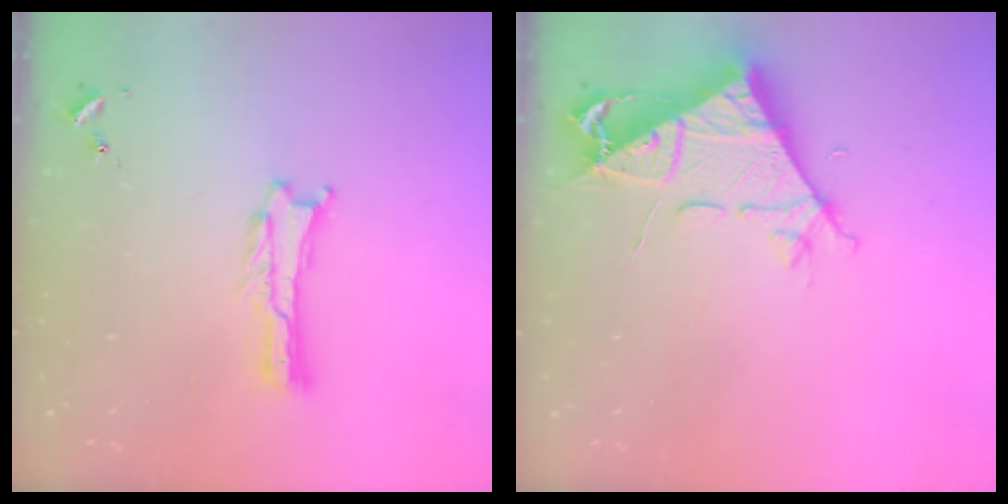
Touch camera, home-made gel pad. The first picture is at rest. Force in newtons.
{"total": 7.1, "press": 7.0, "slide": 0.8}